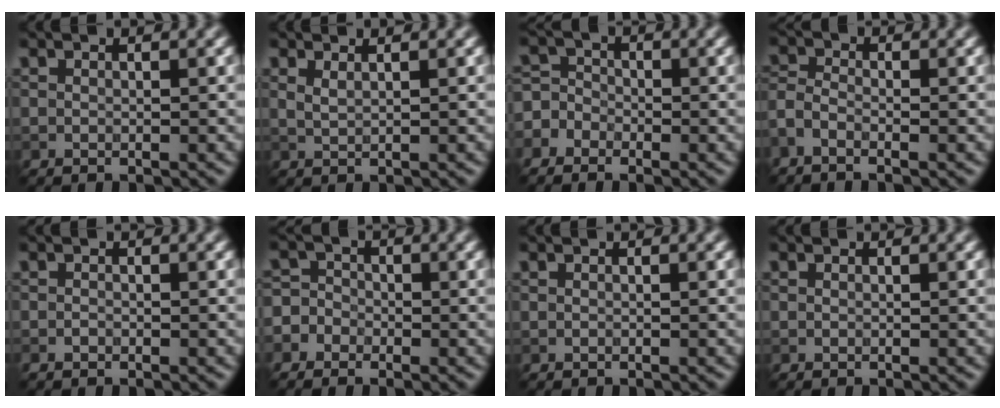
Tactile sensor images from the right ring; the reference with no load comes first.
{"total": 1.0, "force": [0.7, 0.4, 0.7], "torque": [-0.013, -0.001, 0.013]}
{"total": 3.2, "force": [-2.0, 2.4, 0.8], "torque": [-0.007, 0.010, -0.044]}
{"total": 2.0, "force": [-1.5, 0.7, 1.2], "torque": [-0.036, -0.006, -0.038]}
{"total": 0.6, "force": [-0.4, 0.3, 0.3], "torque": [-0.005, -0.002, -0.008]}
{"total": 3.9, "force": [-2.1, 3.2, 0.8], "torque": [0.004, 0.010, -0.059]}
{"total": 0.0}
{"total": 0.0}